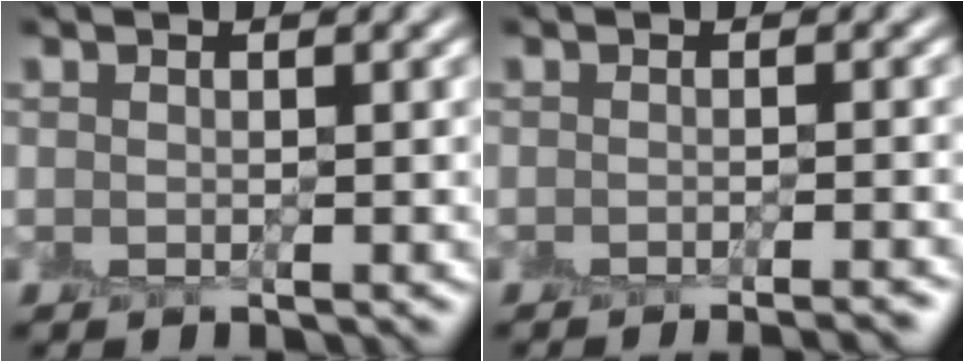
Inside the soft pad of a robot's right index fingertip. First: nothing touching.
{"total": 2.8, "force": [-2.4, 0.2, 1.3], "torque": [-0.005, -0.012, -0.028]}